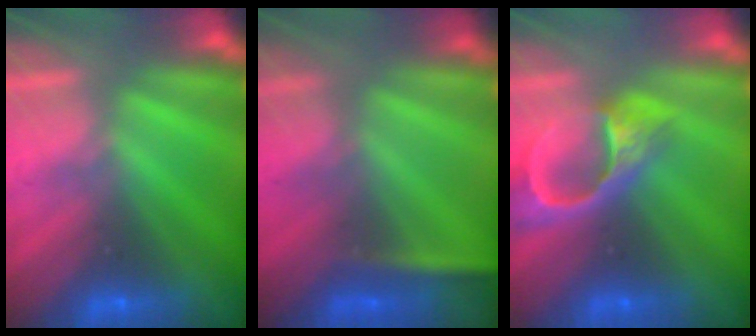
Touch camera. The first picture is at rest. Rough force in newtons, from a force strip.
{"total": 2.9}
{"total": 5.1}